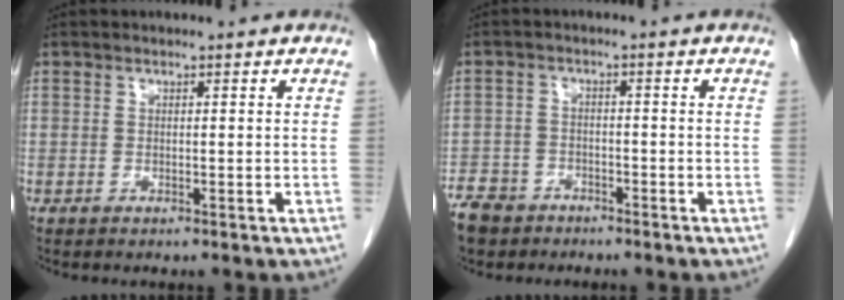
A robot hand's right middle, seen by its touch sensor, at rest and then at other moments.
{"total": 6.5, "force": [-5.1, 3.9, 1.3], "torque": [-0.033, 0.000, -0.093]}